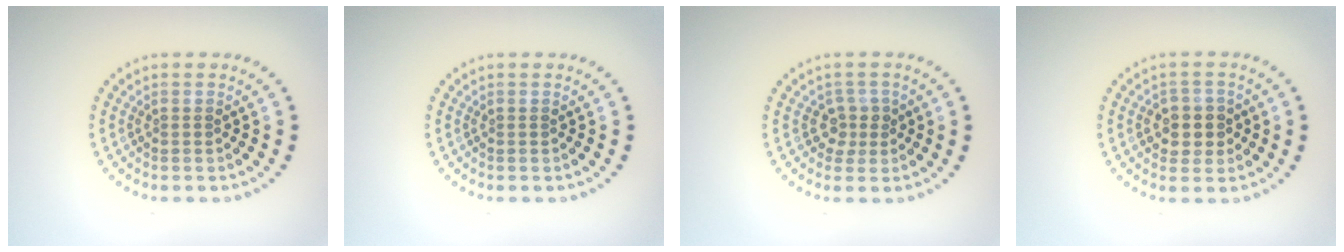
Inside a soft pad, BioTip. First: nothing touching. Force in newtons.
{"total": 0.0}
{"total": 1.6, "press": 1.3, "slide": 0.9}
{"total": 3.0, "press": 2.8, "slide": 0.8}